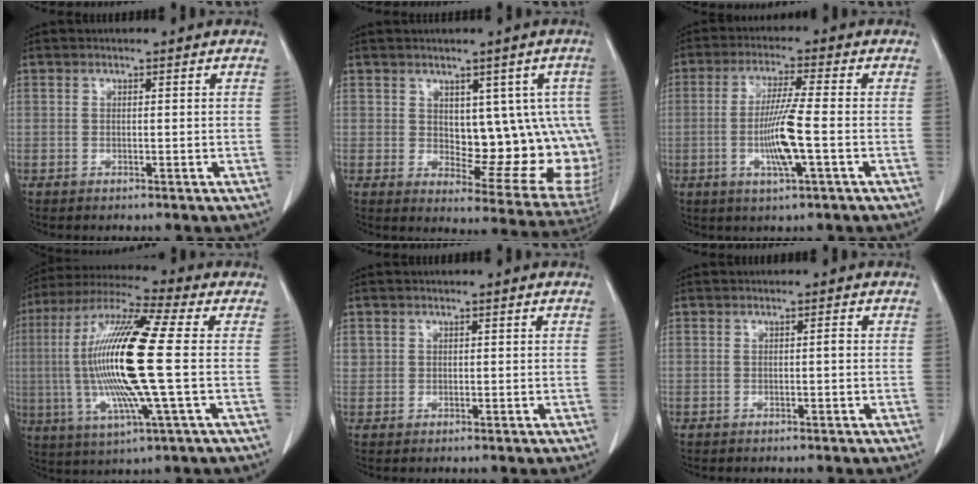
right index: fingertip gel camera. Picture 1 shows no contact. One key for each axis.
{"total": 13.7, "fx": 1.6, "fy": 7.1, "fz": 11.7, "tx": -0.123, "ty": 0.003, "tz": 0.036}
{"total": 8.1, "fx": -1.7, "fy": -0.2, "fz": 7.9, "tx": -0.156, "ty": -0.008, "tz": -0.034}
{"total": 18.8, "fx": -0.5, "fy": 0.6, "fz": 18.8, "tx": -0.390, "ty": -0.001, "tz": -0.018}
{"total": 1.4, "fx": 0.5, "fy": 1.3, "fz": 0.1, "tx": 0.011, "ty": 0.008, "tz": 0.008}
{"total": 0.6, "fx": -0.1, "fy": 0.0, "fz": 0.6, "tx": -0.011, "ty": 0.001, "tz": -0.001}